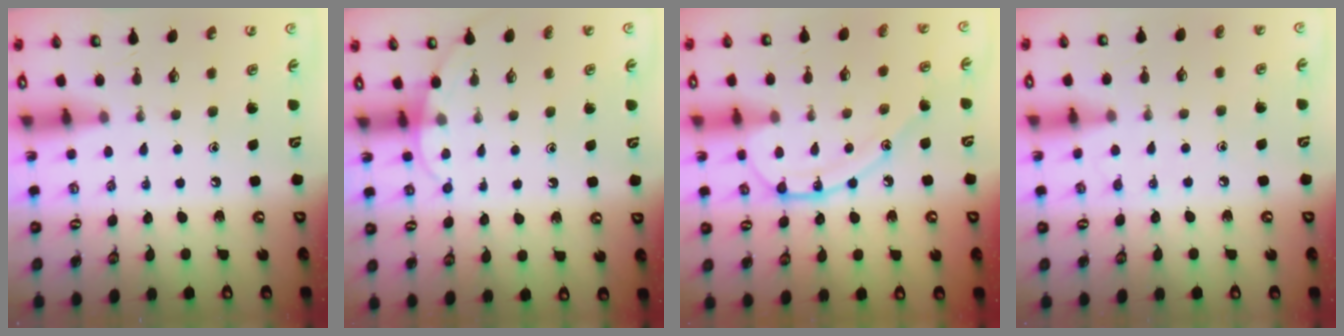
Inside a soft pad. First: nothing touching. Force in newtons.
{"total": 4.8, "press": 4.8, "slide": 0.5}
{"total": 10.6, "press": 10.6, "slide": 0.2}
{"total": 4.9, "press": 4.9, "slide": 0.5}